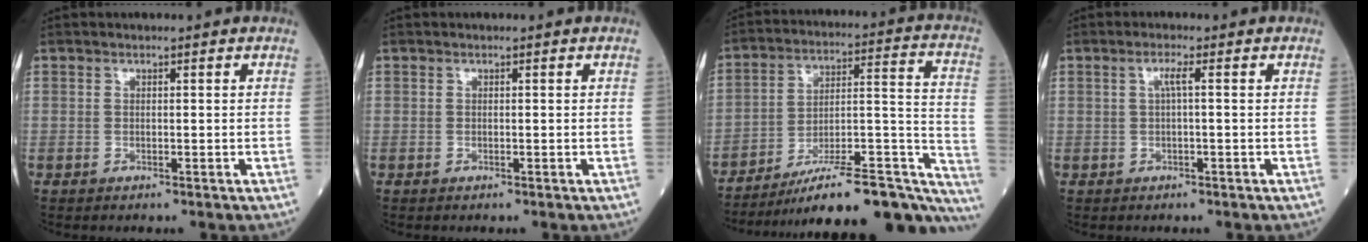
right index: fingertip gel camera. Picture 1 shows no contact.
{"total": 0.0}
{"total": 25.8, "force": [-21.2, 4.5, 14.0], "torque": [-0.117, 0.031, -0.301]}
{"total": 1.7, "force": [0.3, -0.1, 1.6], "torque": [-0.032, 0.004, 0.006]}